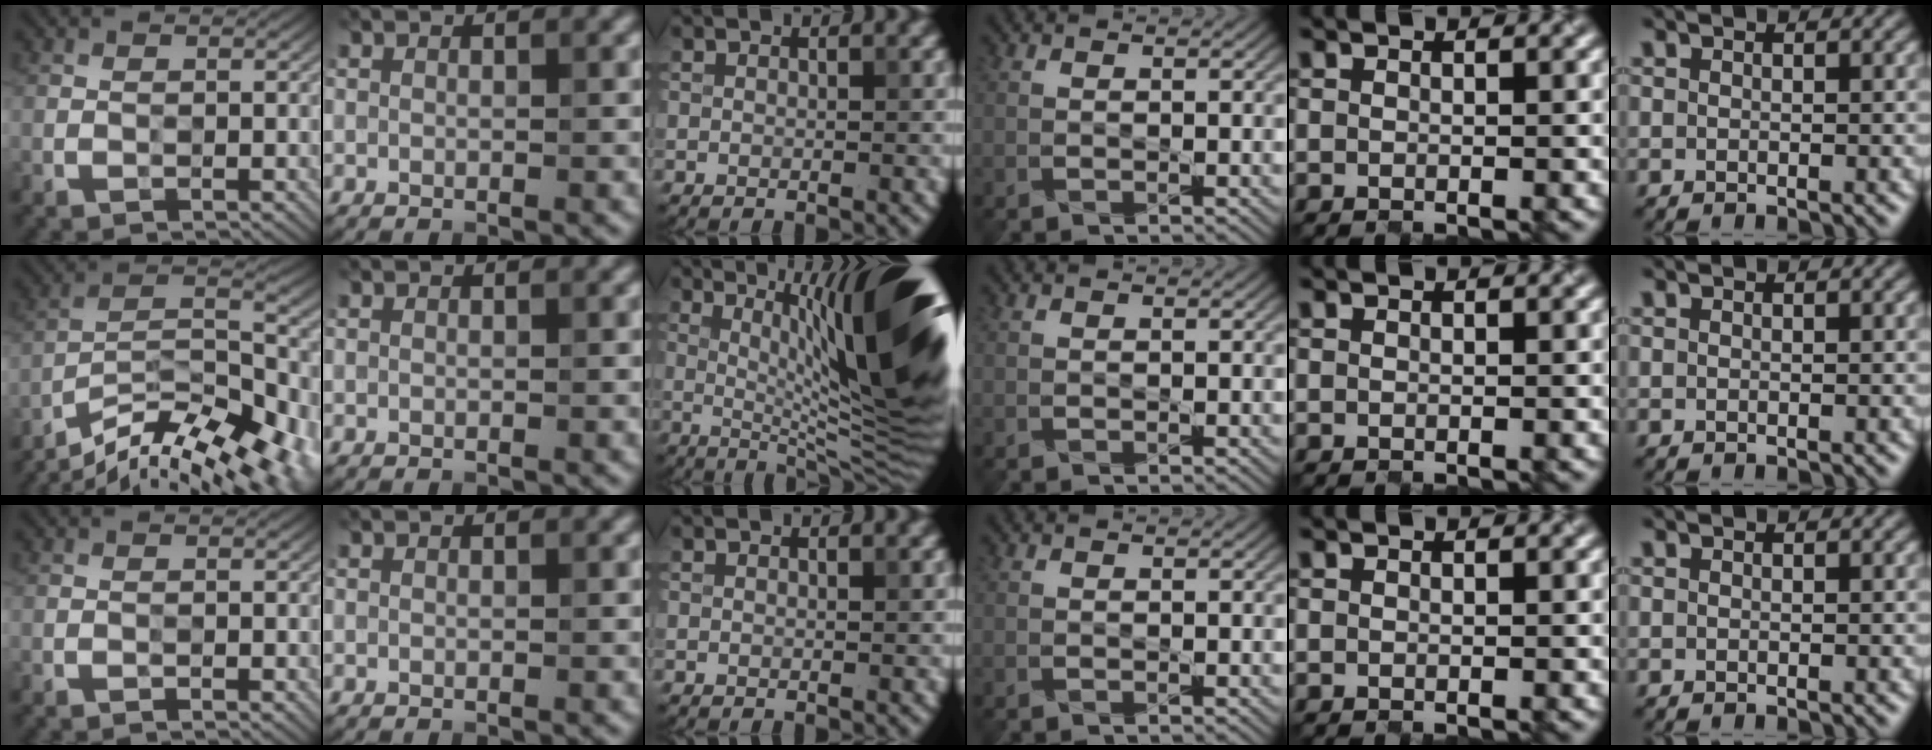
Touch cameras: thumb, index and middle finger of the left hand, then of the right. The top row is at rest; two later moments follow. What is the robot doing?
{"motion": "close", "object": "hinged tin"}